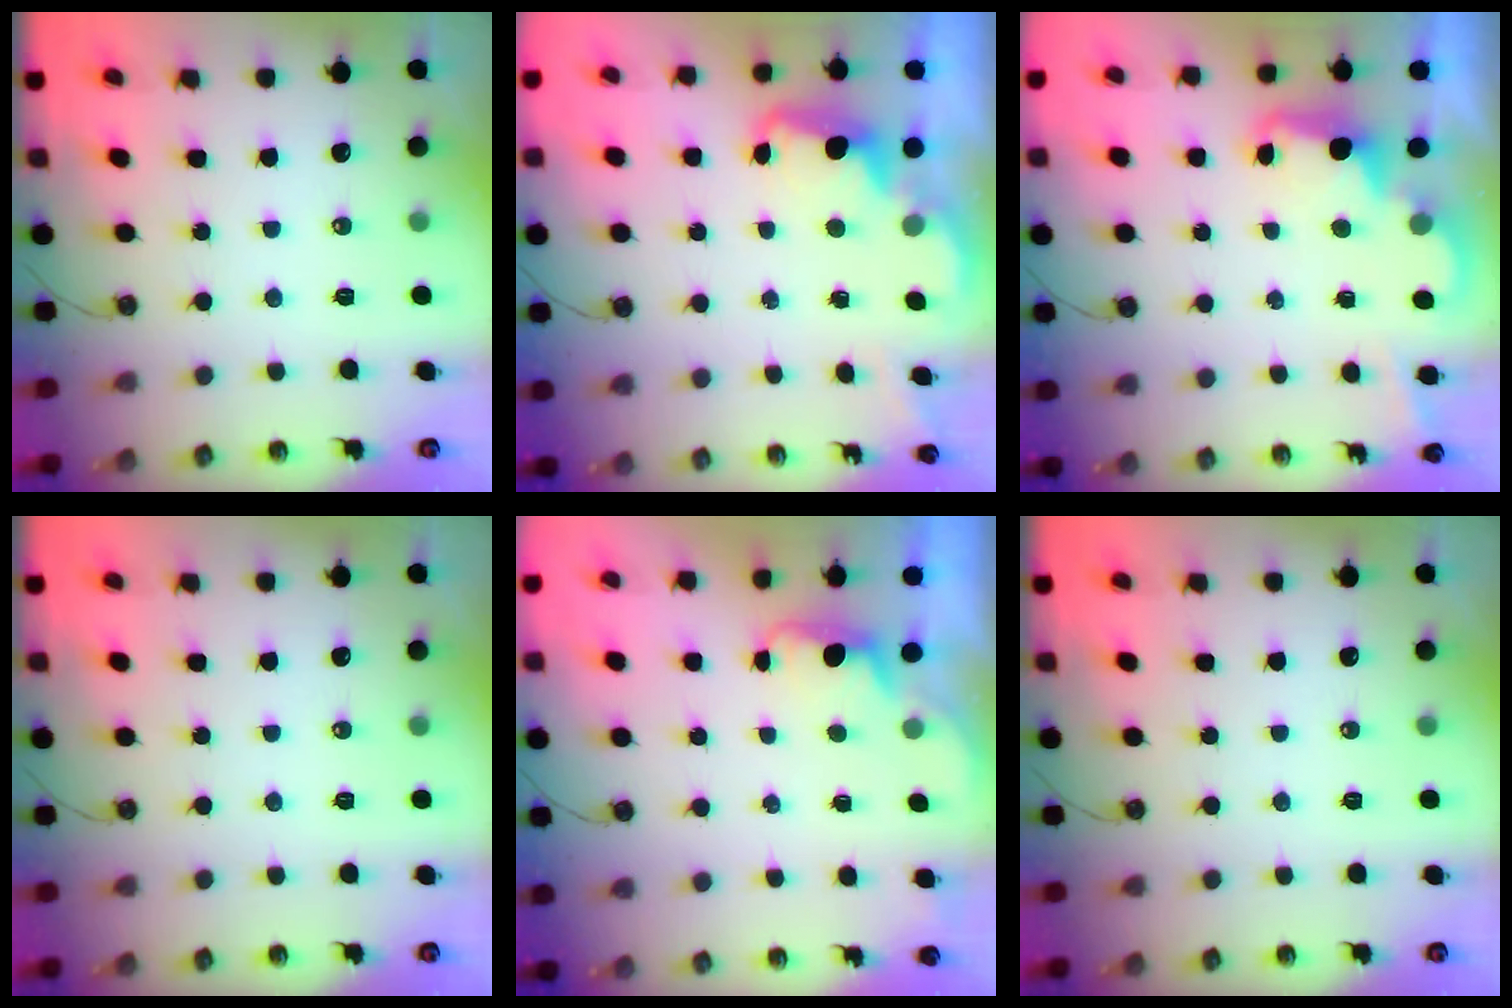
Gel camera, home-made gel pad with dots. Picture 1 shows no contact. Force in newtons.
{"total": 2.4, "press": 2.3, "slide": 0.7}
{"total": 2.6, "press": 2.5, "slide": 0.6}
{"total": 0.0}
{"total": 0.8, "press": 0.3, "slide": 0.7}
{"total": 0.0}